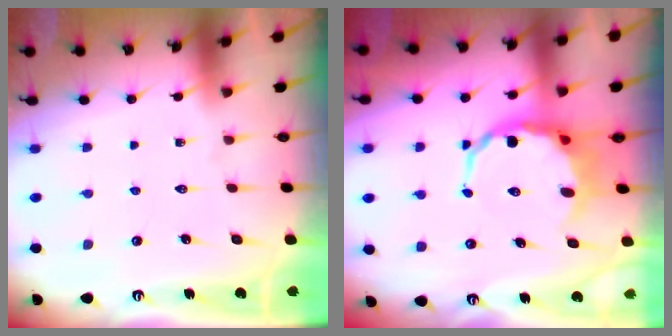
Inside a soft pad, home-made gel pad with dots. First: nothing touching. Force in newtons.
{"total": 8.3, "press": 7.9, "slide": 2.5}